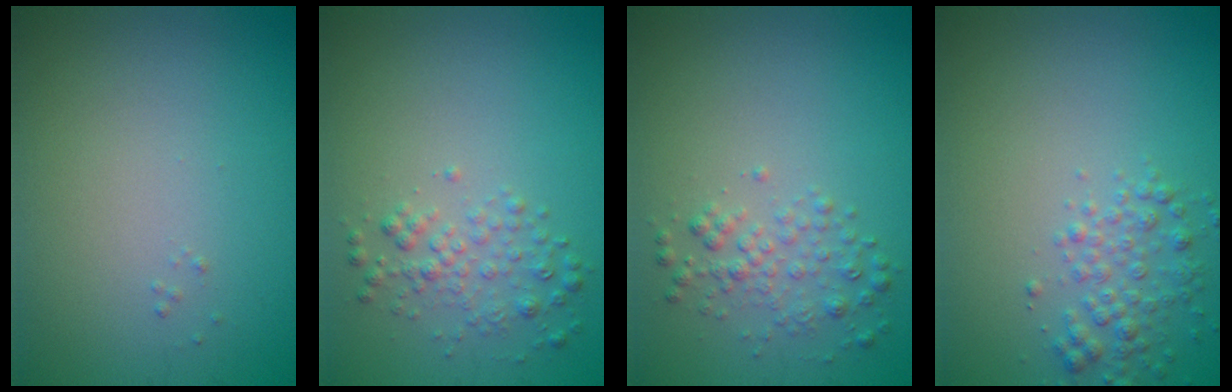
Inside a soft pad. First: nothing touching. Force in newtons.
{"total": 2.0, "press": 2.0, "slide": 0.1}
{"total": 2.0, "press": 2.0, "slide": 0.1}
{"total": 2.5, "press": 2.5, "slide": 0.1}